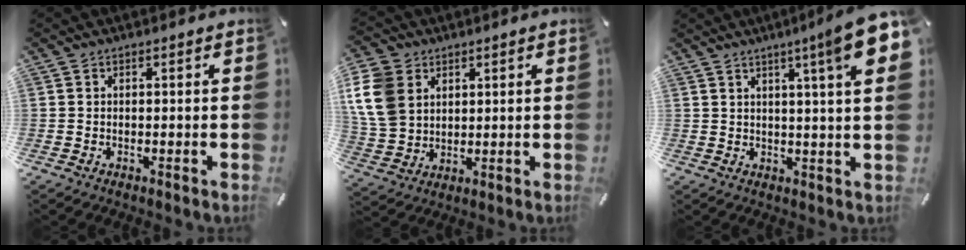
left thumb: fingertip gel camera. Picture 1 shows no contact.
{"total": 12.3, "force": [3.8, 9.9, 6.3], "torque": [-0.186, -0.001, 0.069]}
{"total": 11.7, "force": [5.5, 0.2, 10.3], "torque": [-0.159, -0.025, 0.082]}